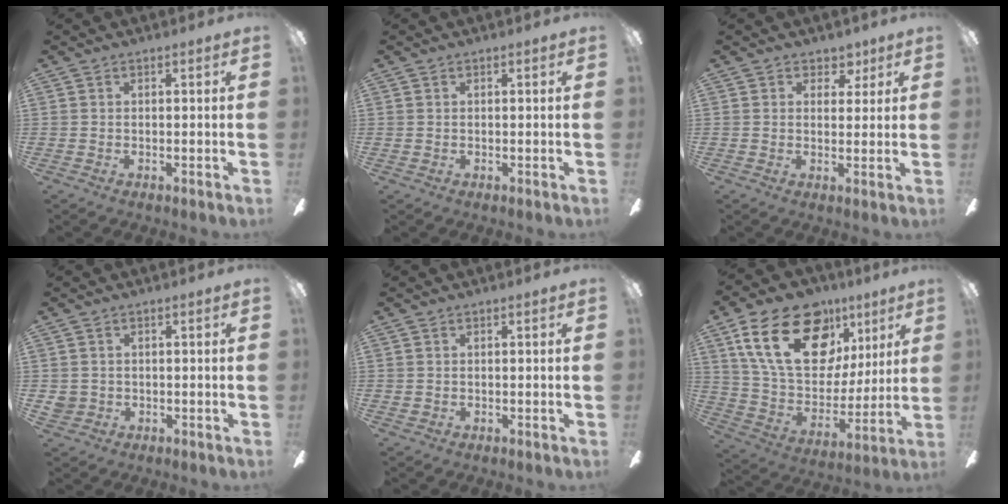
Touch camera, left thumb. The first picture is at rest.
{"total": 0.6, "force": [0.4, 0.4, 0.2], "torque": [-0.004, 0.002, 0.007]}
{"total": 4.2, "force": [2.8, 2.9, 1.1], "torque": [0.000, -0.011, 0.045]}
{"total": 2.6, "force": [0.8, 2.4, 0.6], "torque": [-0.014, 0.005, 0.014]}
{"total": 0.9, "force": [0.5, 0.6, 0.3], "torque": [-0.007, 0.003, 0.009]}
{"total": 26.5, "force": [12.5, 16.4, 16.8], "torque": [-0.288, -0.048, 0.226]}